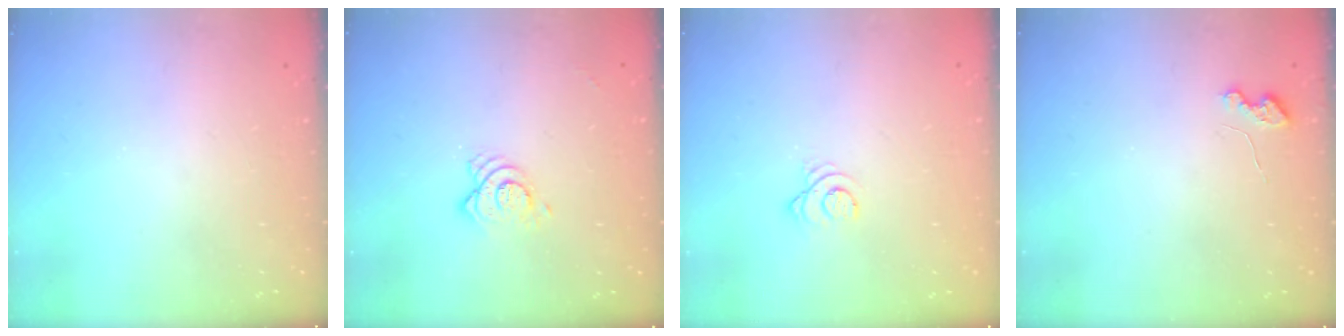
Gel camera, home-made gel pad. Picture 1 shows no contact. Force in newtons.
{"total": 7.0, "press": 6.9, "slide": 0.6}
{"total": 3.1, "press": 3.1, "slide": 0.4}
{"total": 3.7, "press": 3.7, "slide": 0.5}